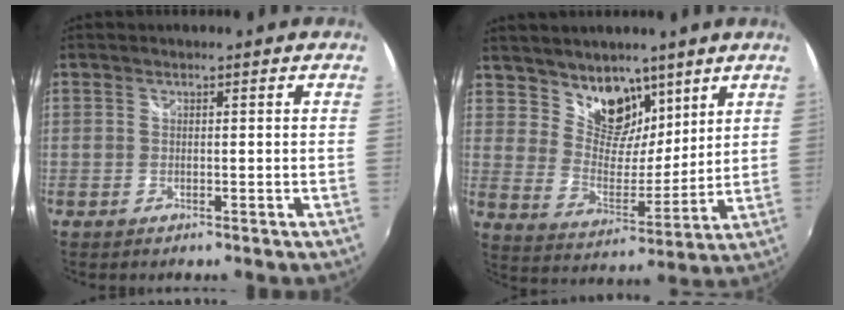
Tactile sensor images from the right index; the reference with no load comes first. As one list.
[{"total": 11.6, "force": [8.1, 7.0, 4.4], "torque": [-0.073, -0.003, 0.147]}]